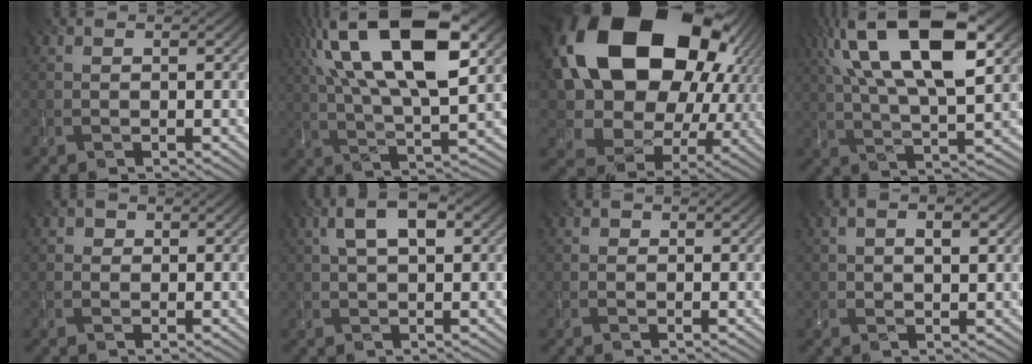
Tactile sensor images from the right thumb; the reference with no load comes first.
{"total": 18.7, "force": [7.3, 7.4, 15.6], "torque": [-0.308, 0.036, 0.111]}
{"total": 22.4, "force": [6.0, 16.8, 13.6], "torque": [-0.316, -0.011, 0.148]}
{"total": 17.0, "force": [6.6, 6.5, 14.3], "torque": [-0.286, 0.027, 0.102]}
{"total": 0.9, "force": [0.1, 0.9, 0.1], "torque": [0.004, -0.002, 0.000]}
{"total": 5.4, "force": [1.6, 2.3, 4.6], "torque": [-0.086, 0.008, 0.025]}
{"total": 0.6, "force": [-0.1, 0.6, 0.0], "torque": [0.004, -0.002, -0.003]}
{"total": 3.1, "force": [0.8, 1.5, 2.6], "torque": [-0.040, -0.002, 0.015]}